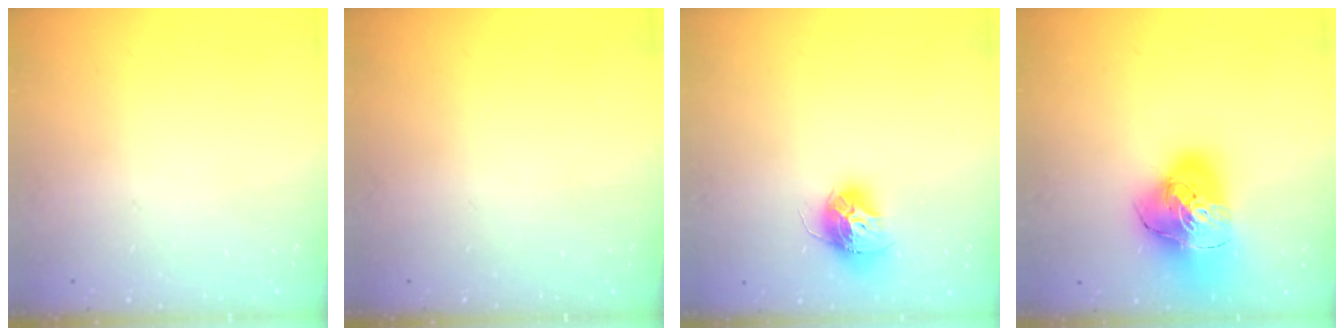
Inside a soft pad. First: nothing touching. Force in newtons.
{"total": 0.0}
{"total": 12.2, "press": 12.1, "slide": 1.1}
{"total": 20.4, "press": 20.2, "slide": 2.5}